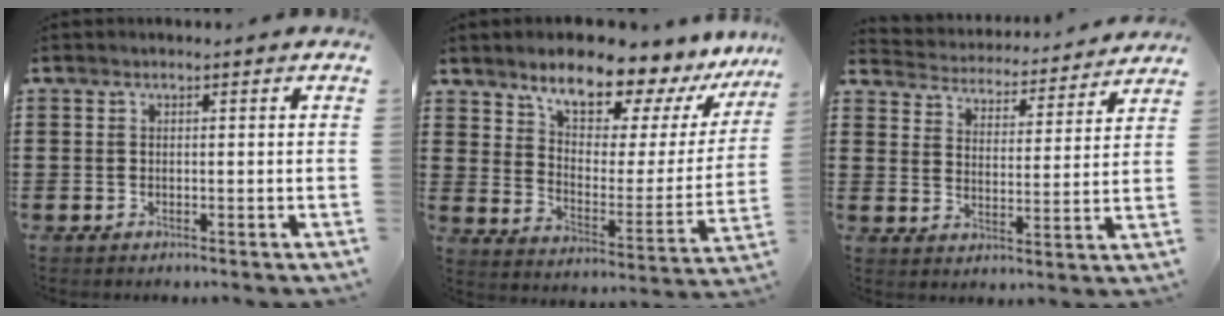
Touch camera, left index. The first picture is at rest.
{"total": 10.3, "force": [8.8, 3.2, 4.5], "torque": [-0.098, -0.063, 0.148]}
{"total": 4.0, "force": [4.0, 0.2, -0.2], "torque": [-0.022, -0.034, 0.064]}